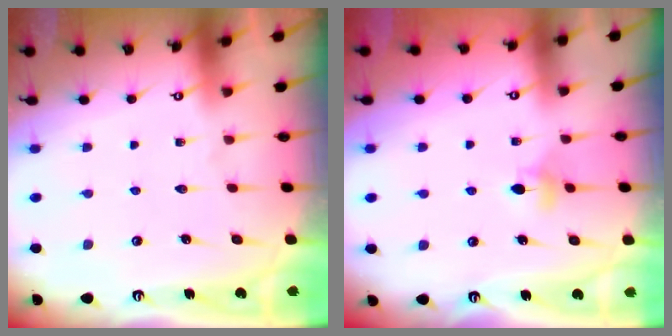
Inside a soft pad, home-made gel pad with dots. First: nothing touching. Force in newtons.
{"total": 4.3, "press": 4.2, "slide": 0.7}